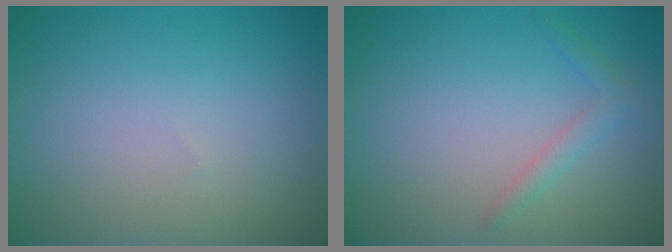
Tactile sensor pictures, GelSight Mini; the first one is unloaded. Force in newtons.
{"total": 1.5, "press": 1.5, "slide": 0.1}